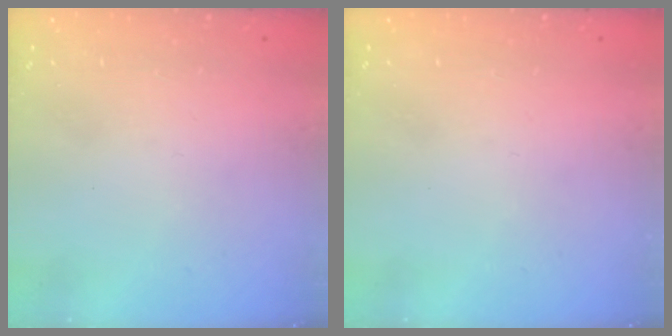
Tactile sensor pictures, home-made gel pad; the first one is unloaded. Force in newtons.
{"total": 0.0}